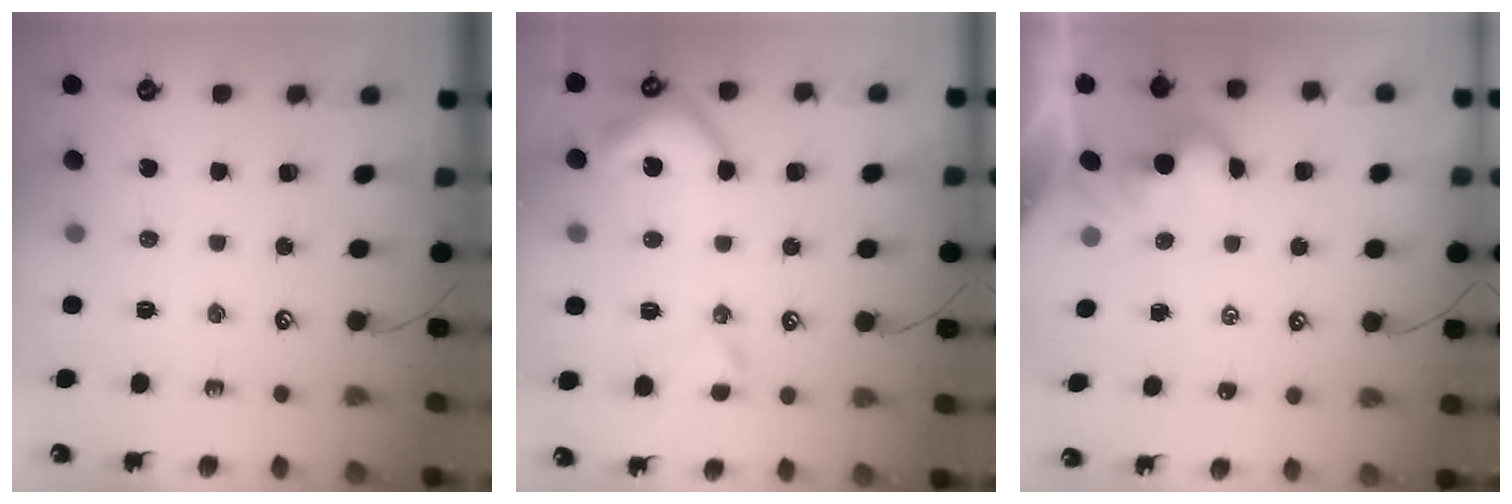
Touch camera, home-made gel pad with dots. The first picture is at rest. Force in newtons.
{"total": 9.3, "press": 9.2, "slide": 1.2}
{"total": 2.0, "press": 1.9, "slide": 0.4}